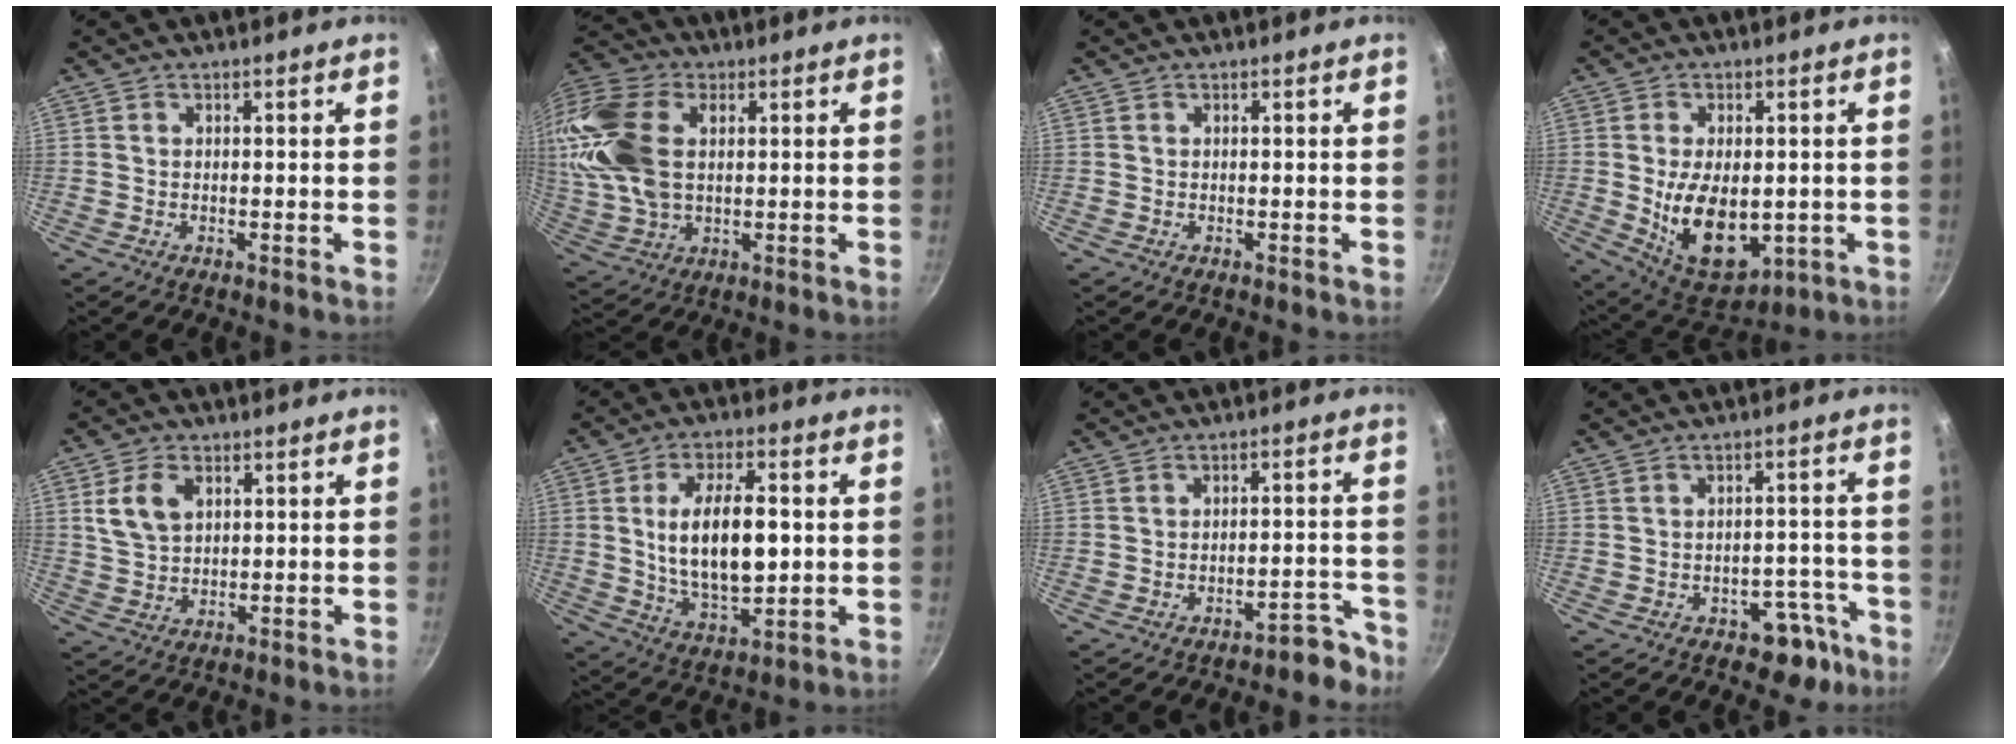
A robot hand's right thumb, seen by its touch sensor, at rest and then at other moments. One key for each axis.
{"total": 23.9, "fx": 5.3, "fy": 15.4, "fz": 17.5, "tx": -0.434, "ty": 0.026, "tz": 0.102}
{"total": 0.0}
{"total": 14.2, "fx": -1.7, "fy": 8.2, "fz": 11.4, "tx": -0.170, "ty": -0.012, "tz": -0.001}
{"total": 7.1, "fx": 2.4, "fy": 4.6, "fz": 4.8, "tx": -0.086, "ty": -0.005, "tz": 0.051}
{"total": 14.8, "fx": 1.3, "fy": 7.3, "fz": 12.8, "tx": -0.205, "ty": -0.006, "tz": 0.031}
{"total": 5.0, "fx": -4.3, "fy": 1.9, "fz": 1.7, "tx": -0.005, "ty": 0.066, "tz": -0.055}
{"total": 7.3, "fx": -4.6, "fy": 4.3, "fz": 3.6, "tx": -0.018, "ty": 0.049, "tz": -0.058}